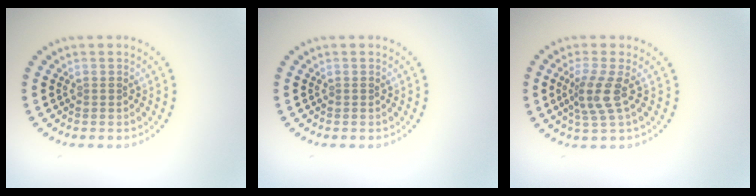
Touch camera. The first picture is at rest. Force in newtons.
{"total": 0.0}
{"total": 2.9, "press": 2.2, "slide": 1.8}